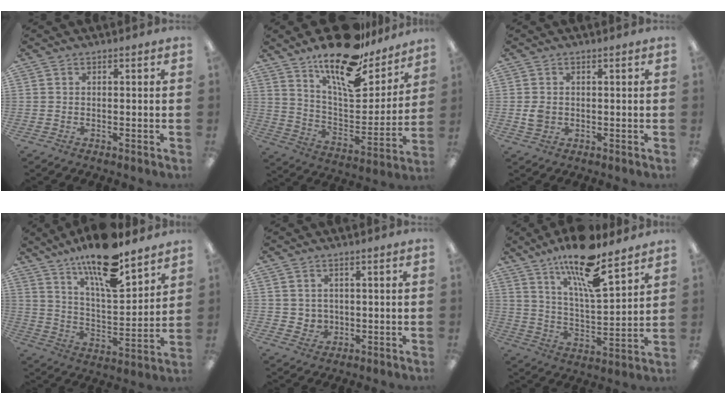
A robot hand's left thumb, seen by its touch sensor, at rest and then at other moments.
{"total": 20.0, "force": [15.2, 7.2, 10.8], "torque": [-0.177, -0.106, 0.261]}
{"total": 2.5, "force": [-0.1, 2.1, 1.4], "torque": [-0.018, 0.002, -0.003]}
{"total": 17.0, "force": [13.0, 4.4, 10.0], "torque": [-0.172, -0.081, 0.216]}
{"total": 3.2, "force": [1.9, 2.6, -0.1], "torque": [0.000, -0.007, 0.034]}
{"total": 17.1, "force": [12.7, 4.1, 10.8], "torque": [-0.191, -0.074, 0.210]}